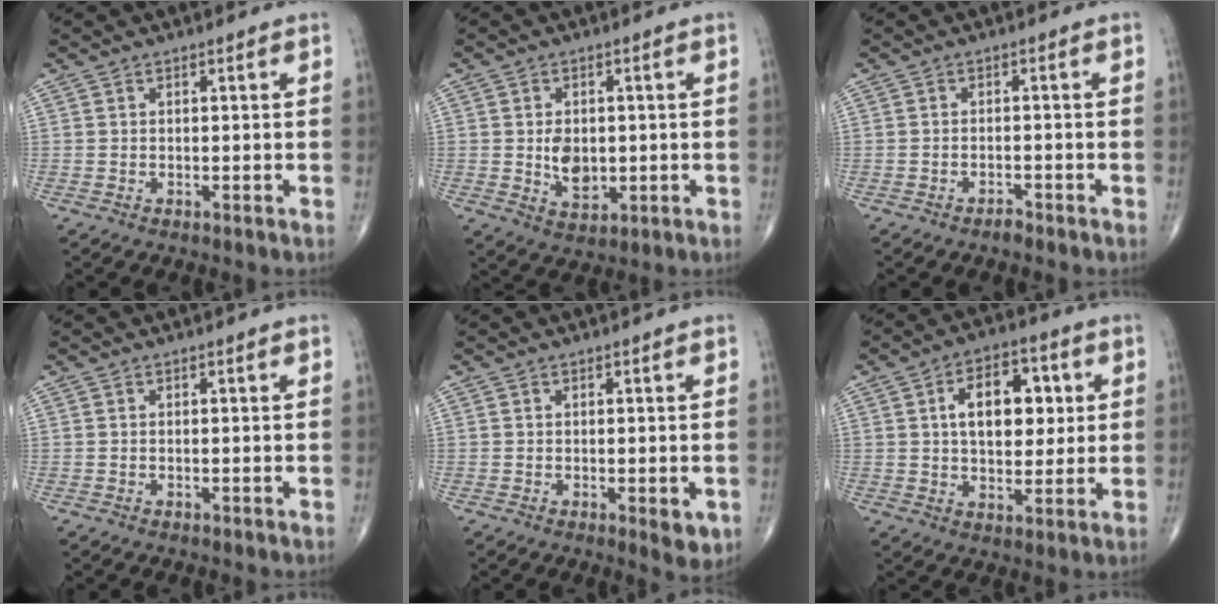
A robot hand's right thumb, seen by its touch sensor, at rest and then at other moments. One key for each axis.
{"total": 5.9, "fx": 0.0, "fy": 4.1, "fz": 4.3, "tx": -0.052, "ty": -0.007, "tz": 0.008}
{"total": 1.4, "fx": -1.3, "fy": 0.4, "fz": 0.5, "tx": -0.013, "ty": 0.004, "tz": -0.023}
{"total": 0.0}
{"total": 3.5, "fx": -0.9, "fy": 1.4, "fz": 3.1, "tx": -0.032, "ty": -0.008, "tz": -0.009}
{"total": 12.8, "fx": 2.7, "fy": 7.7, "fz": 9.9, "tx": -0.114, "ty": 0.004, "tz": 0.040}